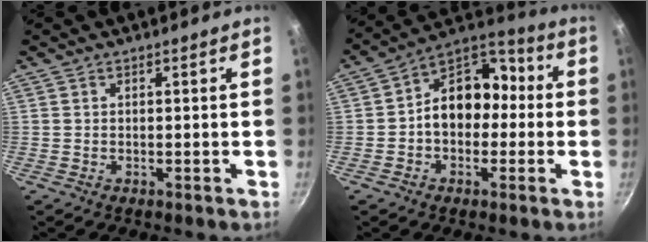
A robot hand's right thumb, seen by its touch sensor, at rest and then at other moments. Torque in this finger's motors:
{"motor_torque": [0.74, 2.38, 1.25, -0.39, 0.14]}